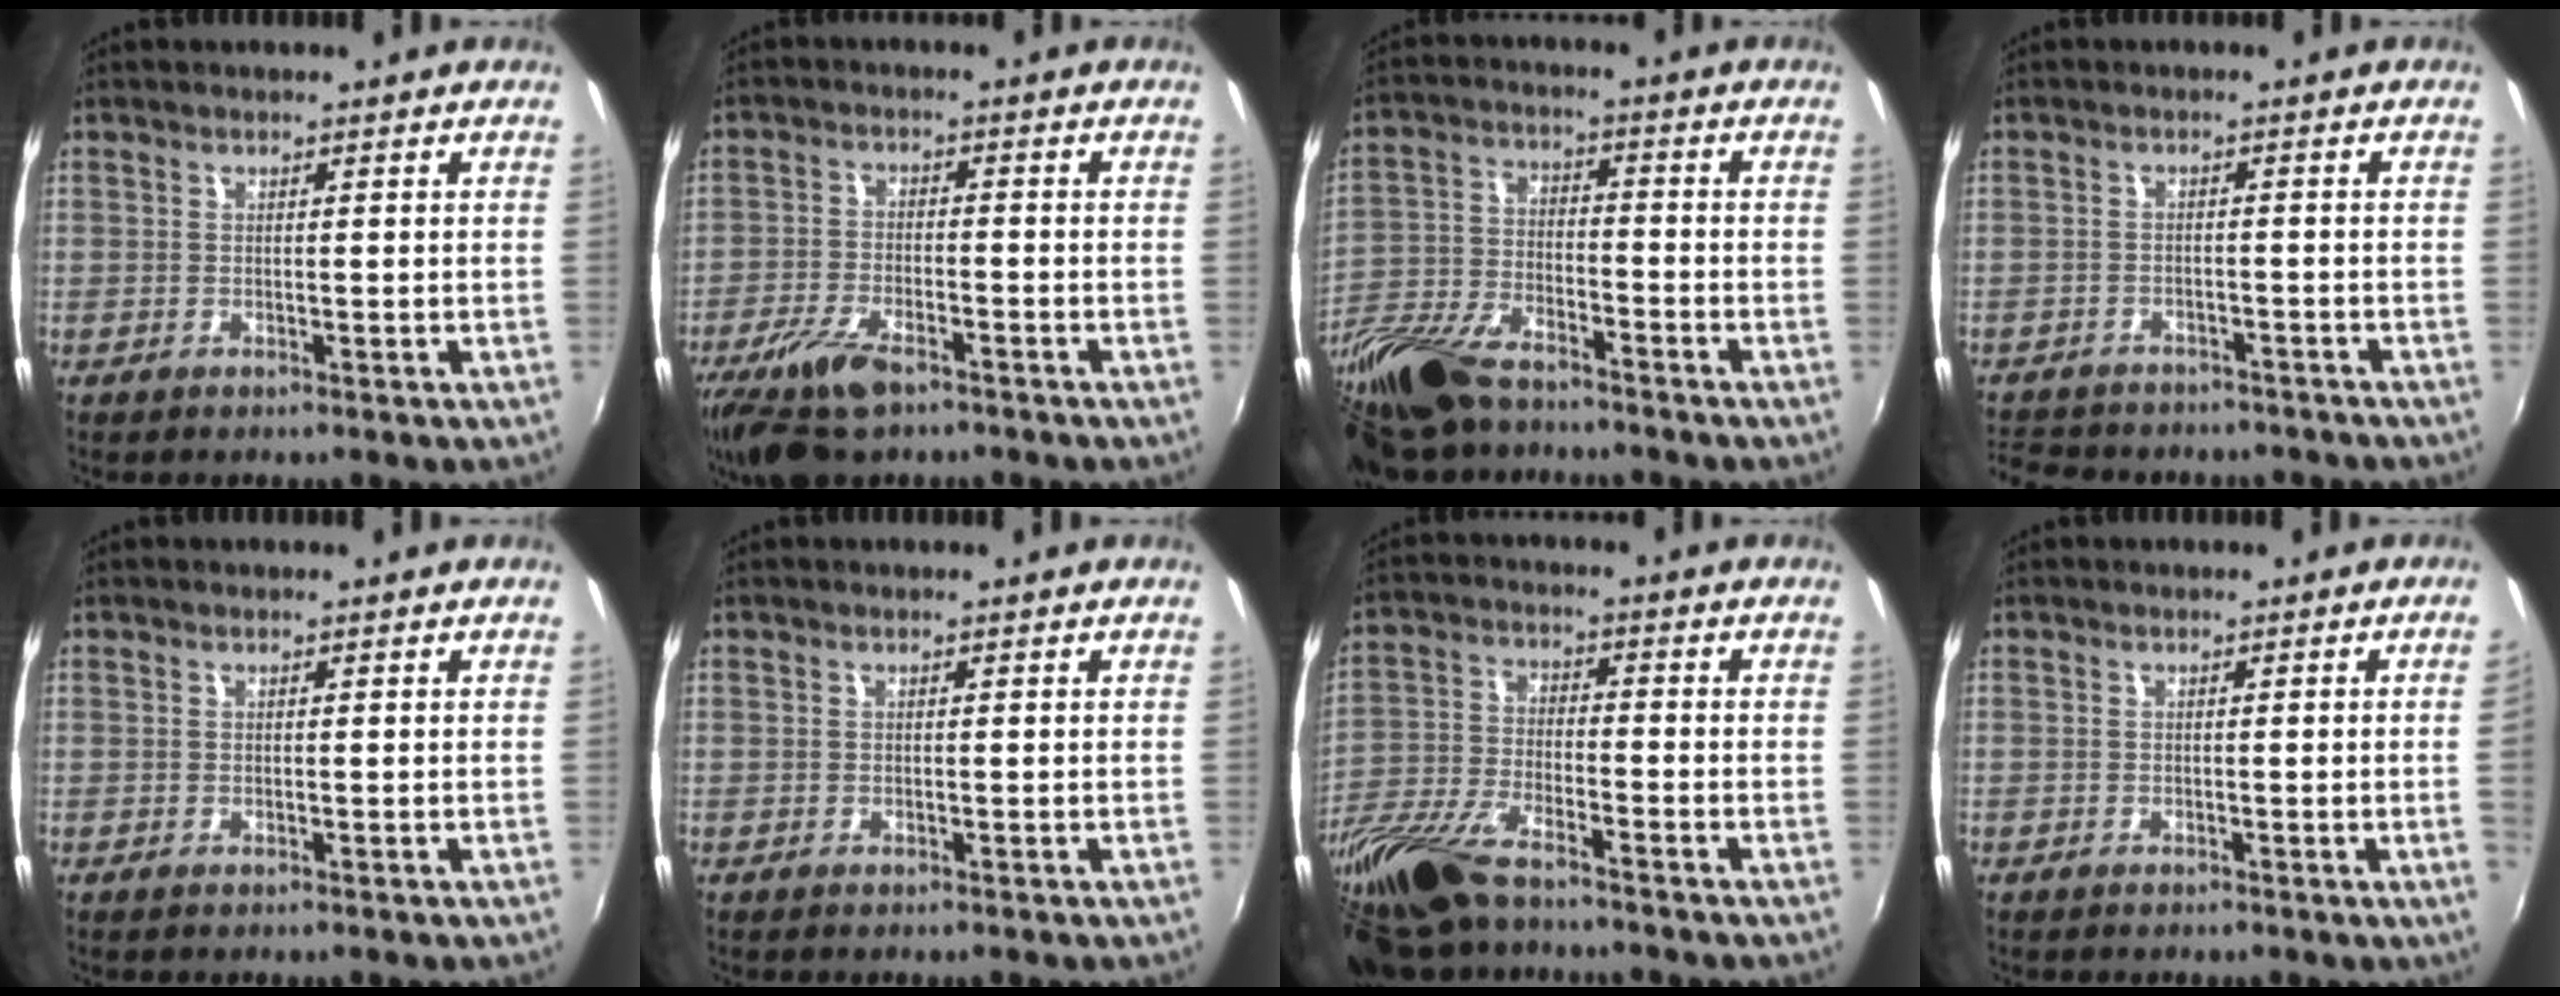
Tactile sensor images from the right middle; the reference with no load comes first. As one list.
[{"total": 9.9, "force": [-6.9, 3.8, 6.1], "torque": [-0.146, -0.023, -0.131]}, {"total": 19.0, "force": [-14.7, 7.2, 9.8], "torque": [-0.231, -0.029, -0.277]}, {"total": 12.1, "force": [-10.1, 5.2, 4.3], "torque": [-0.113, -0.009, -0.146]}, {"total": 0.0}, {"total": 0.0}, {"total": 17.2, "force": [-13.4, 4.9, 9.5], "torque": [-0.219, -0.036, -0.258]}, {"total": 1.9, "force": [-0.1, -1.2, 1.5], "torque": [-0.019, -0.013, 0.003]}]